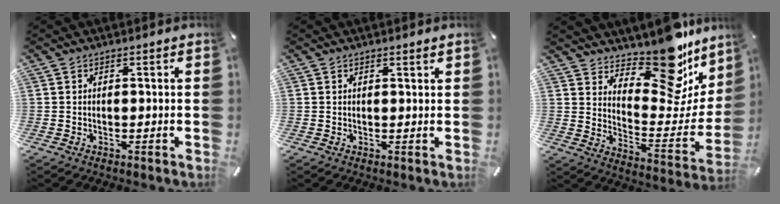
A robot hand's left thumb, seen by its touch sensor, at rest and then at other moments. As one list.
[{"total": 0.8, "force": [0.6, 0.2, 0.3], "torque": [-0.007, -0.002, 0.012]}, {"total": 18.2, "force": [14.8, 7.5, 7.5], "torque": [-0.086, -0.138, 0.248]}]